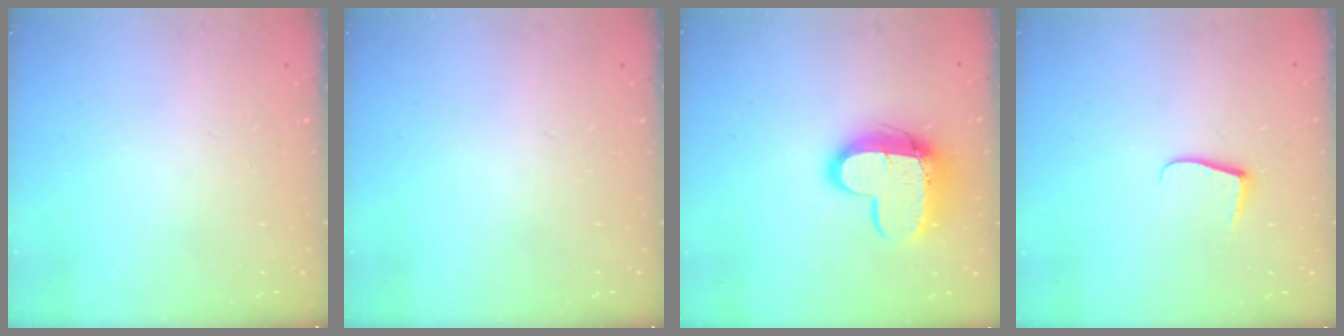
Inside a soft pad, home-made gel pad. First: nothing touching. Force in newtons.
{"total": 0.0}
{"total": 13.7, "press": 13.6, "slide": 1.3}
{"total": 5.5, "press": 5.5, "slide": 0.5}